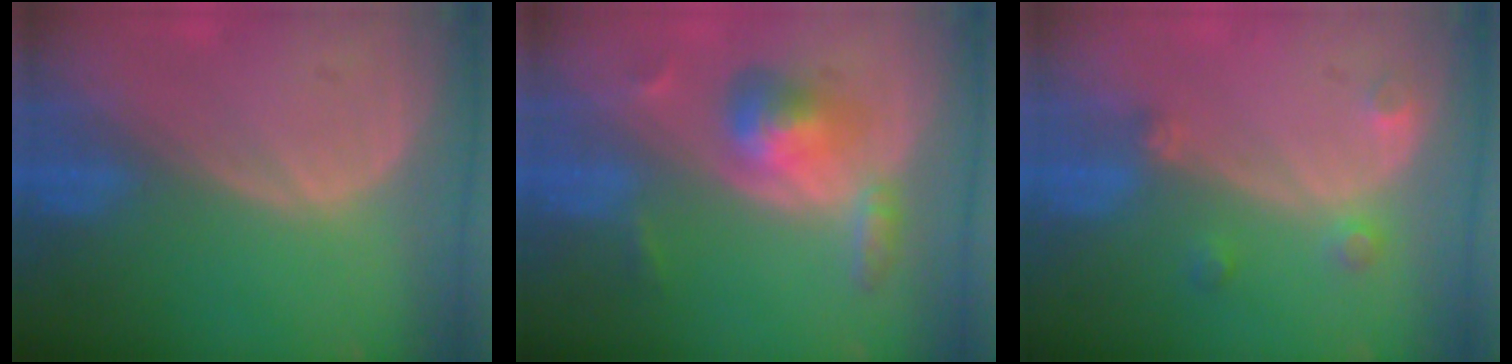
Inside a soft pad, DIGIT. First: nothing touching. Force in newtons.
{"total": 6.1, "press": 5.5, "slide": 2.7}
{"total": 2.8, "press": 2.7, "slide": 0.7}